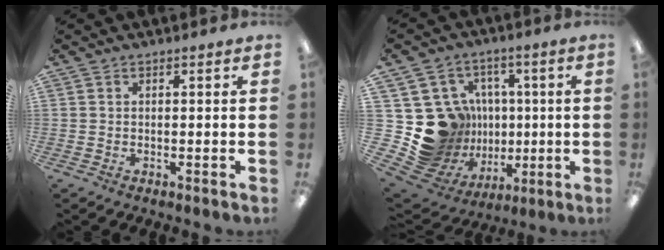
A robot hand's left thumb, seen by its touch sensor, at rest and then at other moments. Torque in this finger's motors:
{"motor_torque": [-0.30, 0.82, 0.20, -0.22, 0.03]}